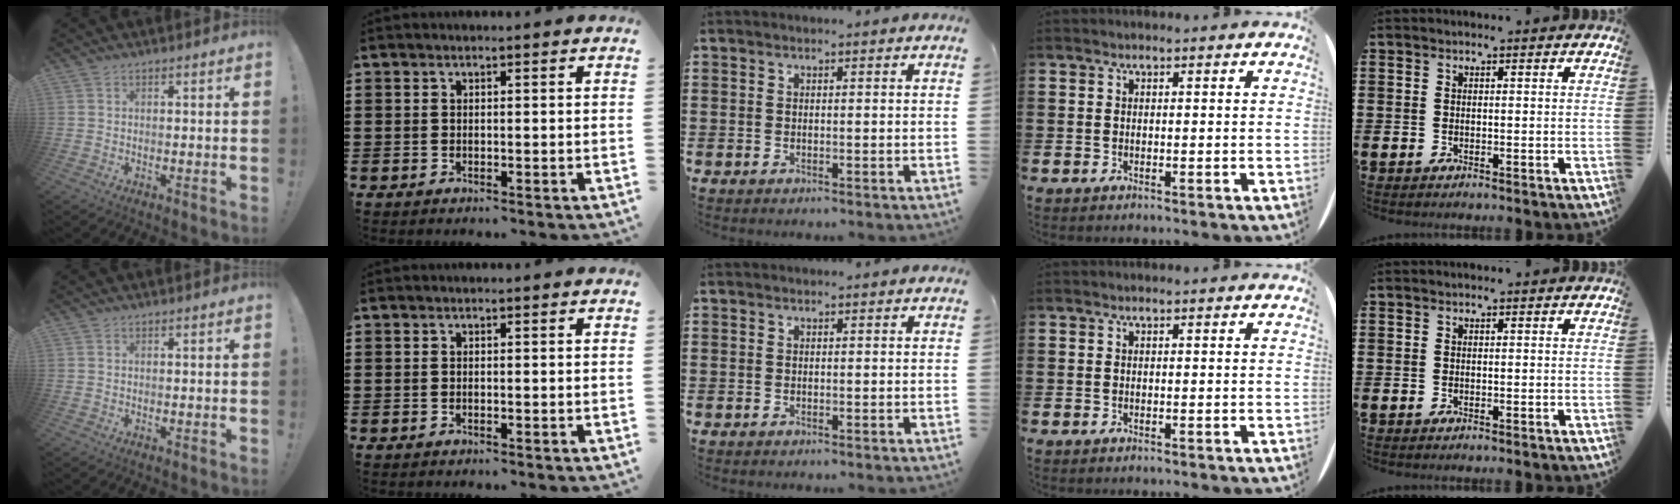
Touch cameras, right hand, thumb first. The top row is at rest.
{}